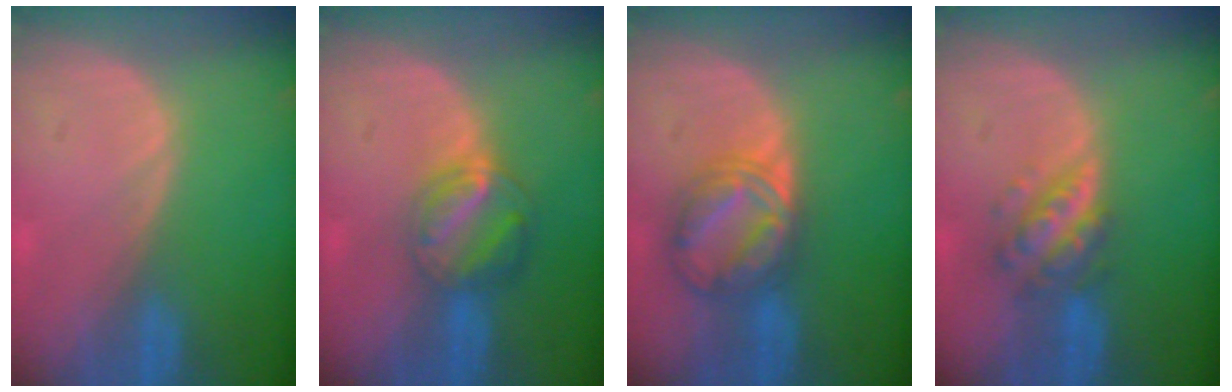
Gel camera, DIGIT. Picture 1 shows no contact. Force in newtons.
{"total": 6.4, "press": 5.7, "slide": 2.9}
{"total": 7.3, "press": 7.3, "slide": 0.5}
{"total": 5.6, "press": 5.2, "slide": 2.1}